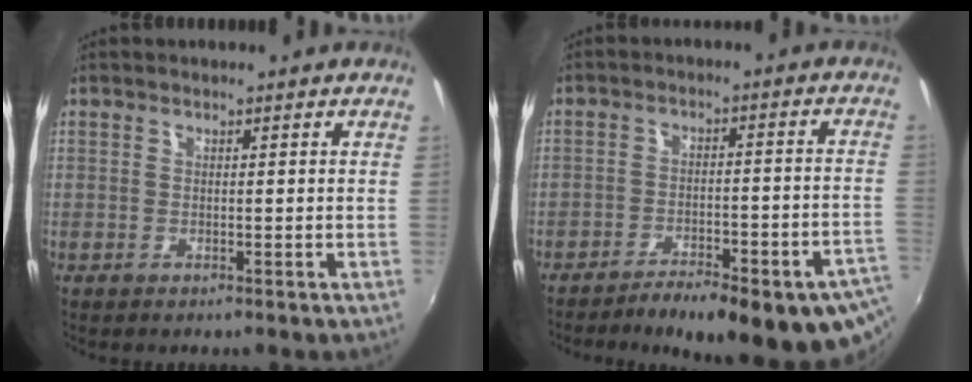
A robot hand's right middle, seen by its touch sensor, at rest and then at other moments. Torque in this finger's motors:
{"motor_torque": [1.01, -1.13, 0.22, 0.05]}